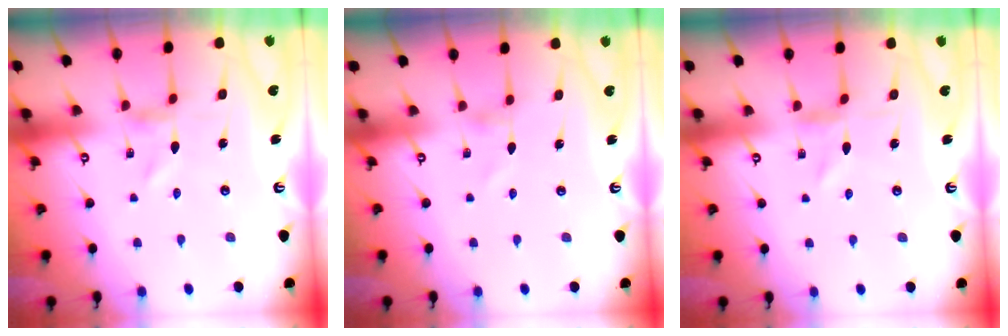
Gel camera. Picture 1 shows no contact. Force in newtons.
{"total": 0.8, "press": 0.7, "slide": 0.3}
{"total": 0.0}